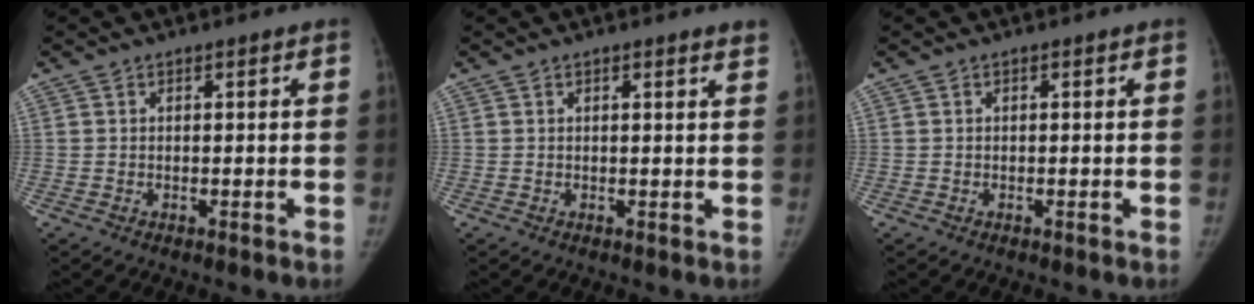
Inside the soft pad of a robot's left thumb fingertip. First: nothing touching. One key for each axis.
{"total": 1.6, "fx": 1.3, "fy": 0.1, "fz": 1.0, "tx": -0.011, "ty": -0.003, "tz": 0.012}
{"total": 0.0}